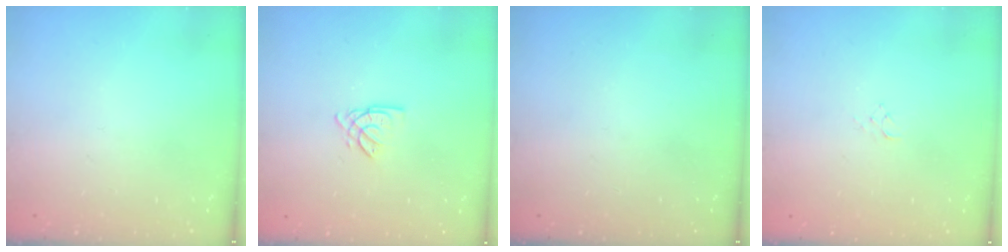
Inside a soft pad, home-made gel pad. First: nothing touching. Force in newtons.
{"total": 2.6, "press": 2.6, "slide": 0.1}
{"total": 0.0}
{"total": 2.9, "press": 2.9, "slide": 0.3}